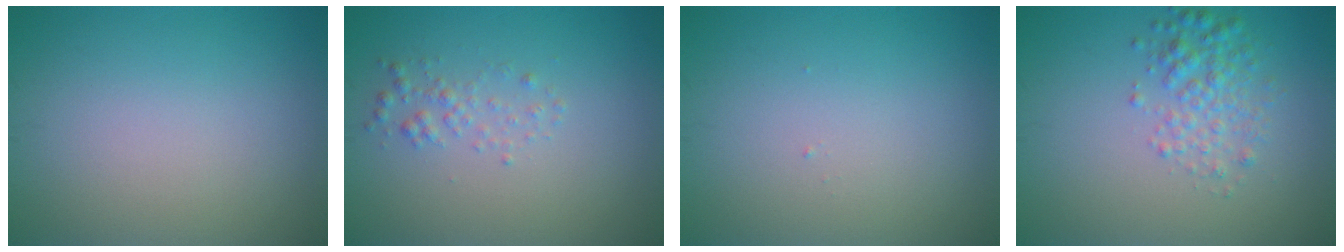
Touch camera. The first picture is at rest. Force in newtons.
{"total": 1.3, "press": 1.3, "slide": 0.0}
{"total": 0.0}
{"total": 2.8, "press": 2.8, "slide": 0.0}